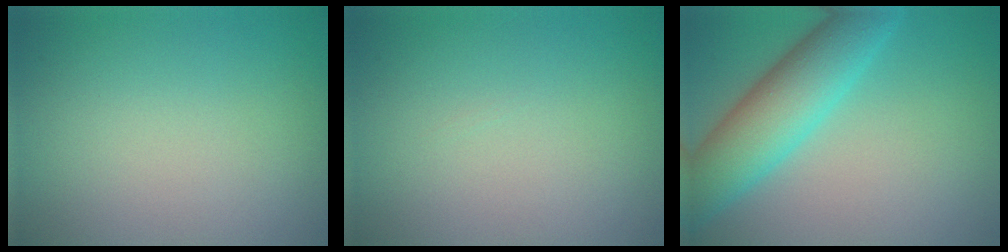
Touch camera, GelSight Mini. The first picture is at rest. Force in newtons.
{"total": 0.0}
{"total": 7.0, "press": 7.0, "slide": 0.2}